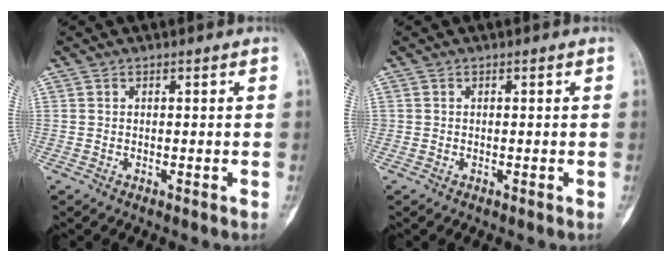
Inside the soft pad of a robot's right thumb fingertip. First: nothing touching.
{"total": 0.0}